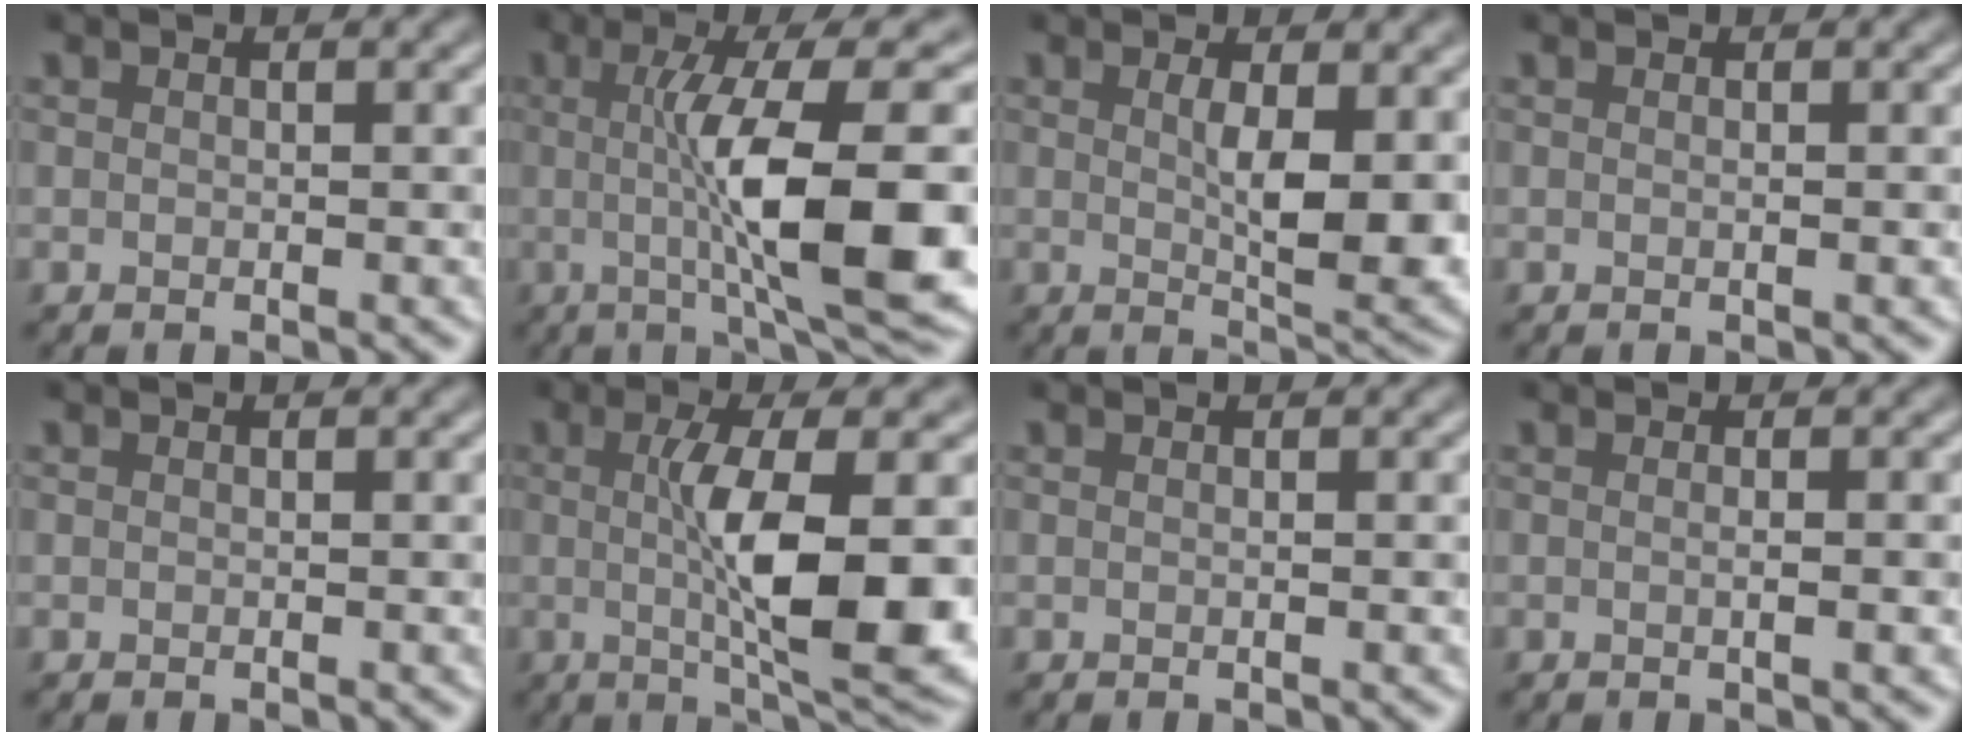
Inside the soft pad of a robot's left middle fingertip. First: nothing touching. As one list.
[{"total": 12.1, "force": [-0.5, 2.9, 11.7], "torque": [-0.171, -0.005, -0.005]}, {"total": 5.5, "force": [0.7, 1.6, 5.2], "torque": [-0.085, -0.010, 0.018]}, {"total": 0.8, "force": [0.0, 0.3, 0.8], "torque": [-0.006, 0.003, -0.003]}, {"total": 0.0}, {"total": 9.5, "force": [-0.3, 2.3, 9.2], "torque": [-0.144, -0.011, 0.002]}, {"total": 0.5, "force": [0.0, 0.1, 0.5], "torque": [-0.003, 0.002, -0.001]}, {"total": 1.8, "force": [0.0, 0.5, 1.7], "torque": [-0.017, 0.000, -0.007]}]